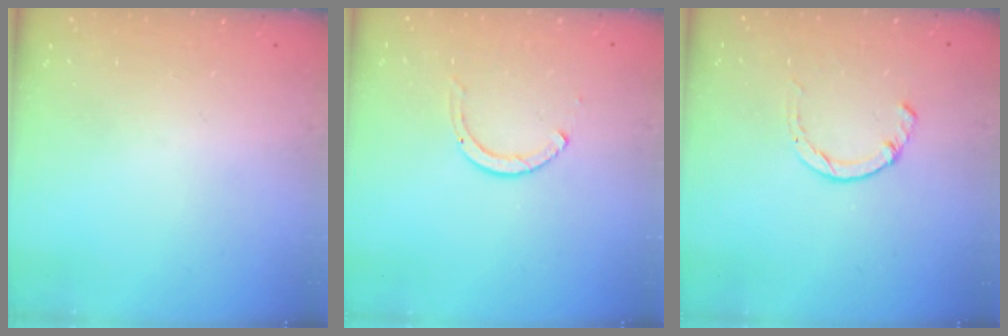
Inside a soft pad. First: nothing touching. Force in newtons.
{"total": 2.6, "press": 2.6, "slide": 0.3}
{"total": 2.3, "press": 2.3, "slide": 0.5}